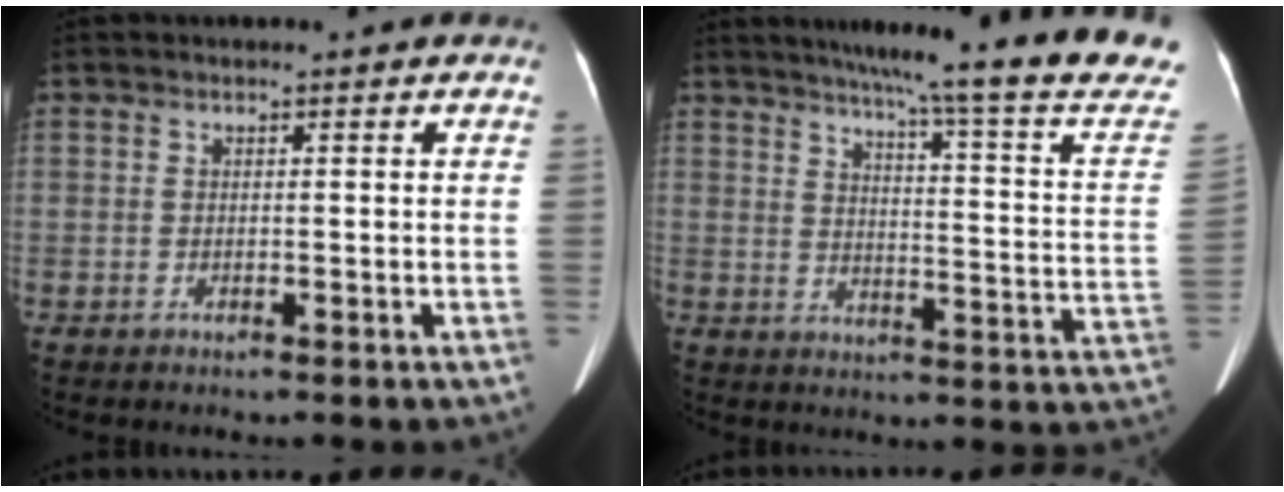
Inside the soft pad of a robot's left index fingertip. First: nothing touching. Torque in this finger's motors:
{"motor_torque": [0.70, -1.11, 0.22, 0.12]}